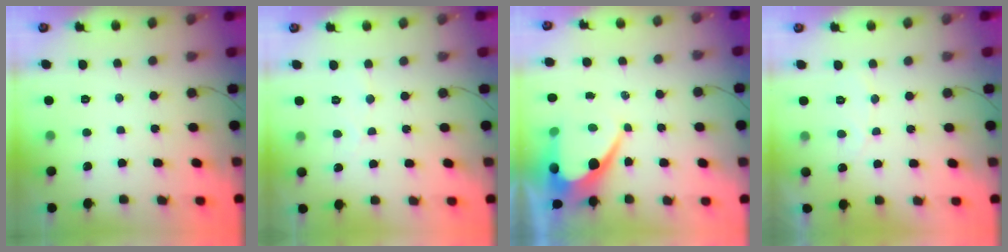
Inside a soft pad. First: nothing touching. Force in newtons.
{"total": 2.8, "press": 2.8, "slide": 0.2}
{"total": 10.2, "press": 10.2, "slide": 0.7}
{"total": 4.8, "press": 4.8, "slide": 0.4}